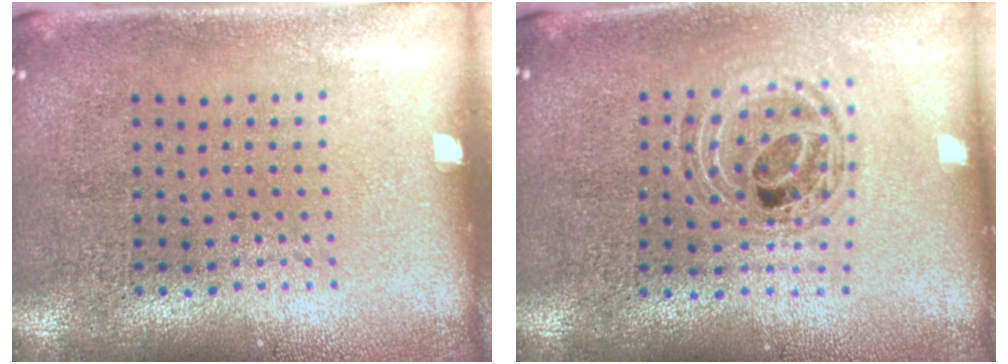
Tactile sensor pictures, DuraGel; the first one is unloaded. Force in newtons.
{"total": 0.8, "press": 0.8, "slide": 0.2}